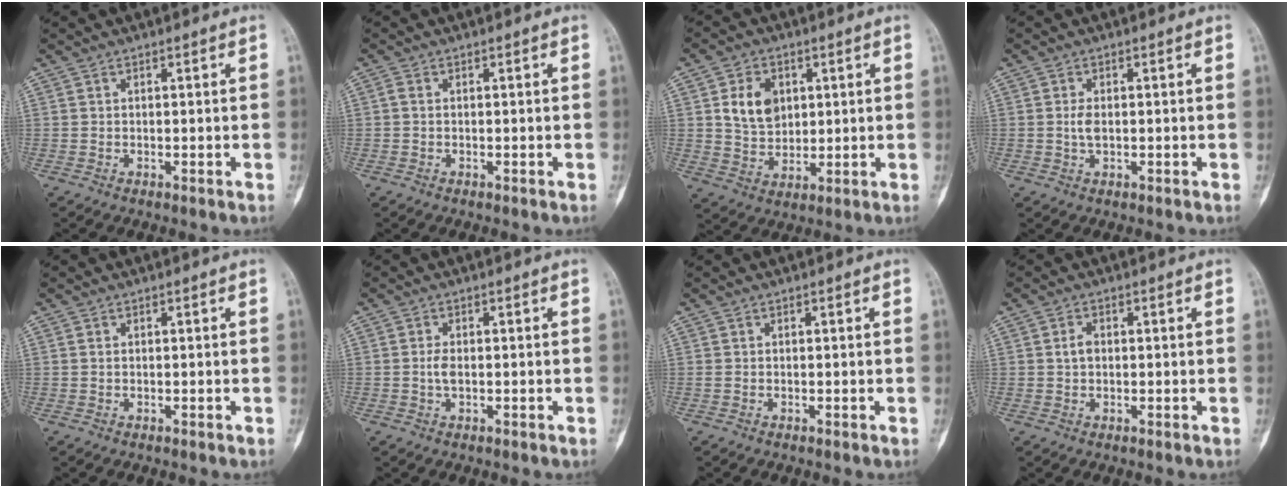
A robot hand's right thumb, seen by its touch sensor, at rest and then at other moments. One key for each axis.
{"total": 1.0, "fx": 0.0, "fy": 0.6, "fz": 0.7, "tx": -0.016, "ty": 0.001, "tz": 0.000}
{"total": 8.8, "fx": 2.5, "fy": 6.5, "fz": 5.2, "tx": -0.065, "ty": -0.015, "tz": 0.051}
{"total": 2.3, "fx": 0.0, "fy": 1.3, "fz": 1.9, "tx": -0.039, "ty": 0.001, "tz": 0.001}
{"total": 0.5, "fx": 0.2, "fy": 0.4, "fz": 0.4, "tx": -0.011, "ty": 0.003, "tz": 0.005}
{"total": 2.1, "fx": -0.1, "fy": 1.1, "fz": 1.7, "tx": -0.036, "ty": 0.002, "tz": -0.002}
{"total": 0.0}
{"total": 2.2, "fx": 0.2, "fy": 1.5, "fz": 1.6, "tx": -0.026, "ty": 0.005, "tz": 0.004}